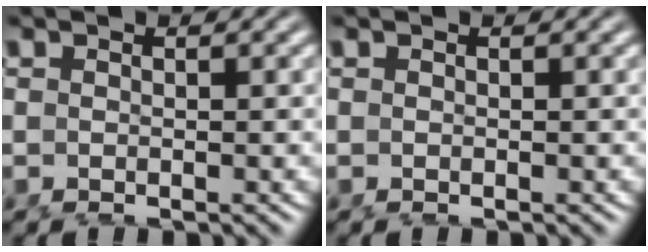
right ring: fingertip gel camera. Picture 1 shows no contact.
{"total": 0.0}